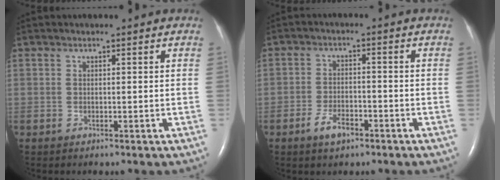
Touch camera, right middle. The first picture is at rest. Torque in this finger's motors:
{"motor_torque": [0.60, -0.54, 0.06, 0.06]}